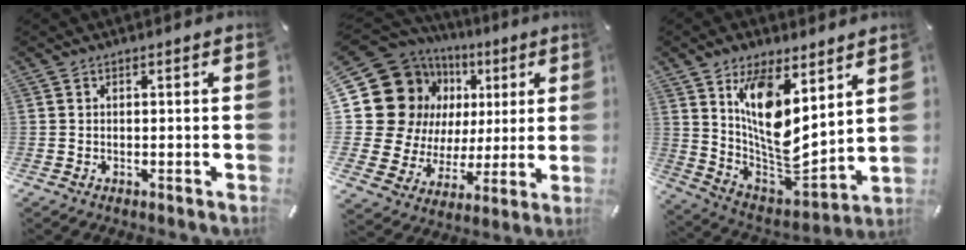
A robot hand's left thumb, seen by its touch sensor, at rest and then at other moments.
{"total": 23.2, "force": [6.9, 18.9, 11.4], "torque": [-0.216, -0.047, 0.157]}
{"total": 14.2, "force": [7.1, 7.5, 9.8], "torque": [-0.192, -0.063, 0.132]}